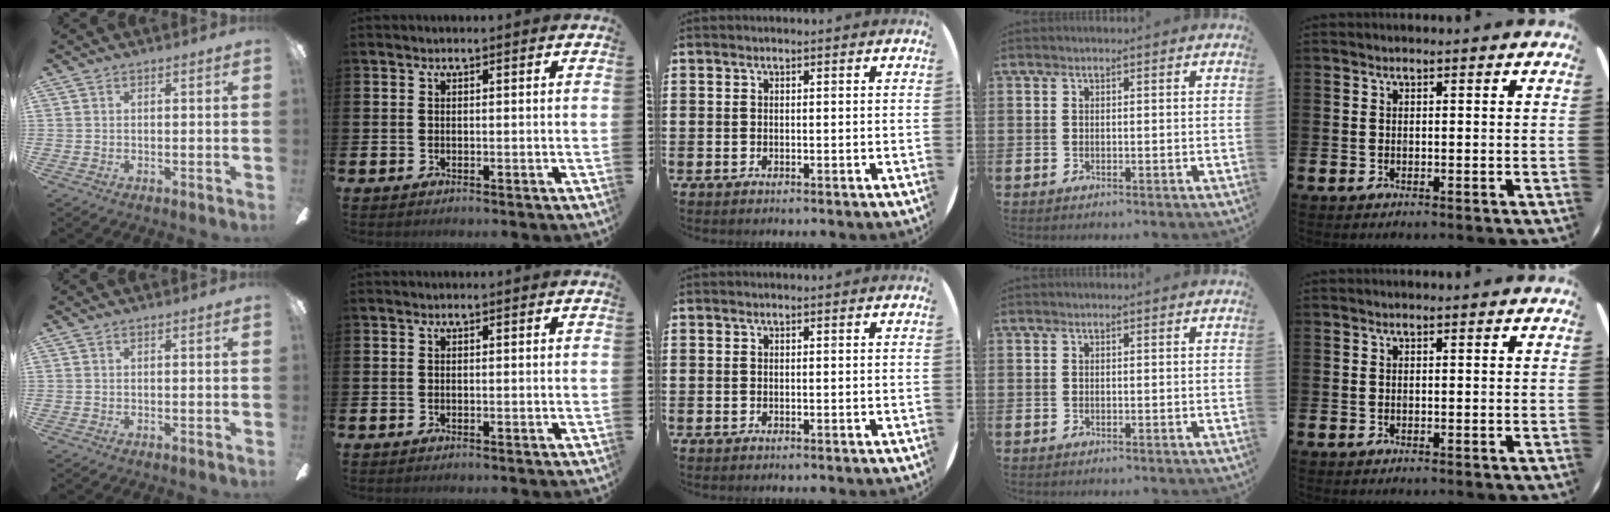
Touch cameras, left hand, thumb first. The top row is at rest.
{}